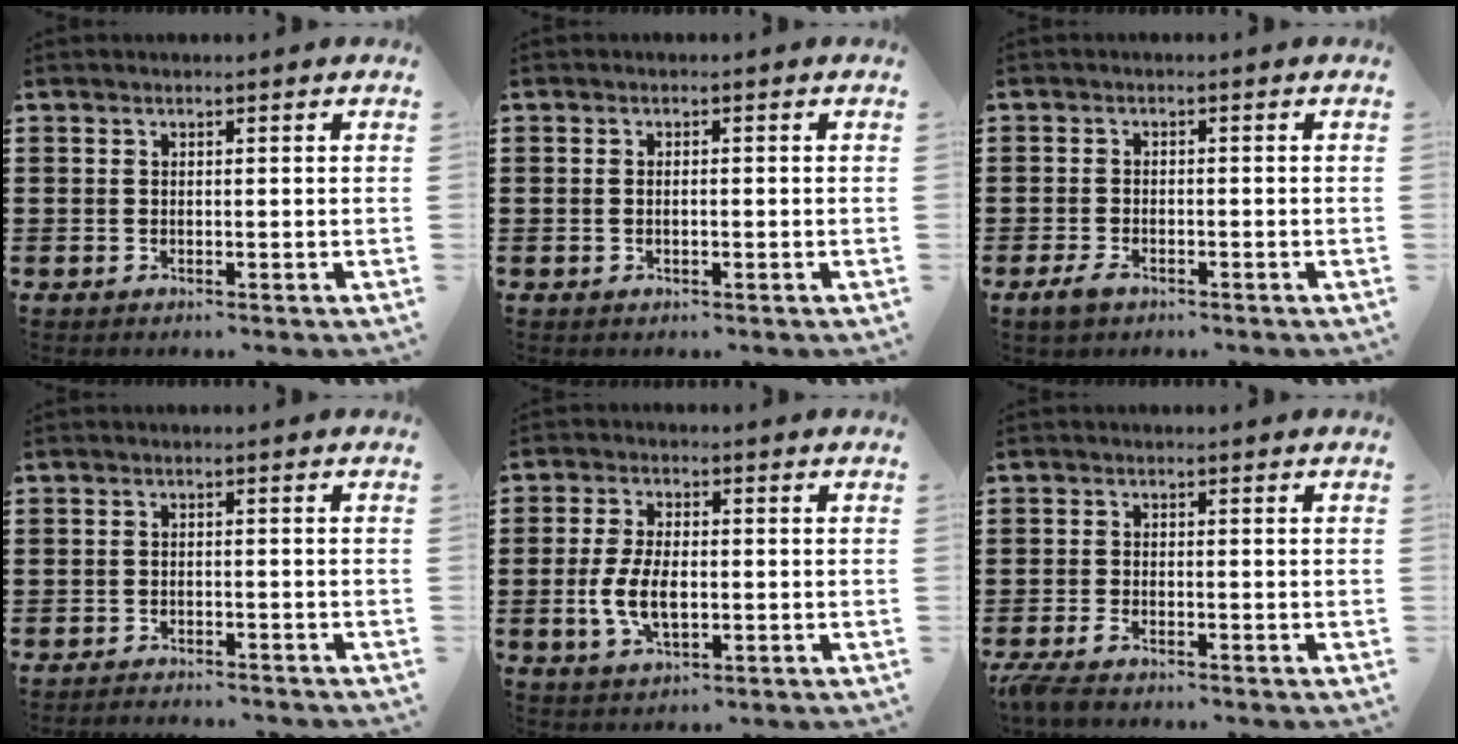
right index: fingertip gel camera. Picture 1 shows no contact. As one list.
[{"total": 1.0, "force": [-0.2, 0.4, 0.9], "torque": [-0.018, 0.001, -0.004]}, {"total": 2.1, "force": [-1.4, 1.0, 1.2], "torque": [-0.028, 0.000, -0.029]}, {"total": 1.8, "force": [-1.8, 0.0, -0.1], "torque": [-0.004, 0.001, -0.039]}, {"total": 6.6, "force": [-1.1, 3.3, 5.6], "torque": [-0.125, -0.002, -0.024]}, {"total": 2.0, "force": [-1.8, 0.3, 0.9], "torque": [-0.032, -0.002, -0.039]}]